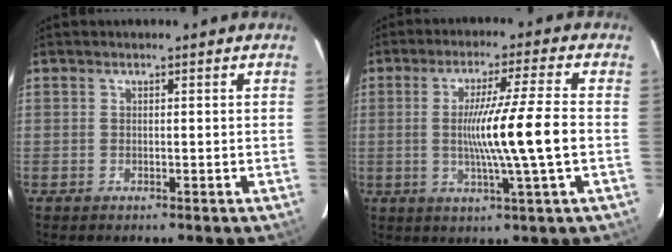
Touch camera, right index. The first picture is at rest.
{"total": 10.9, "force": [-0.9, -1.7, 10.7], "torque": [-0.192, -0.011, -0.012]}